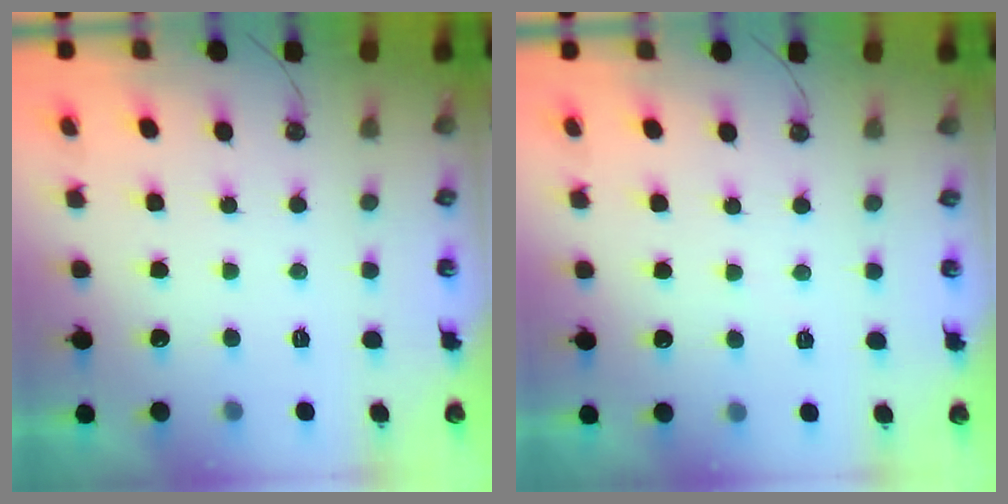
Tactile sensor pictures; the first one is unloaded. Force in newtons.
{"total": 2.7, "press": 2.6, "slide": 0.4}